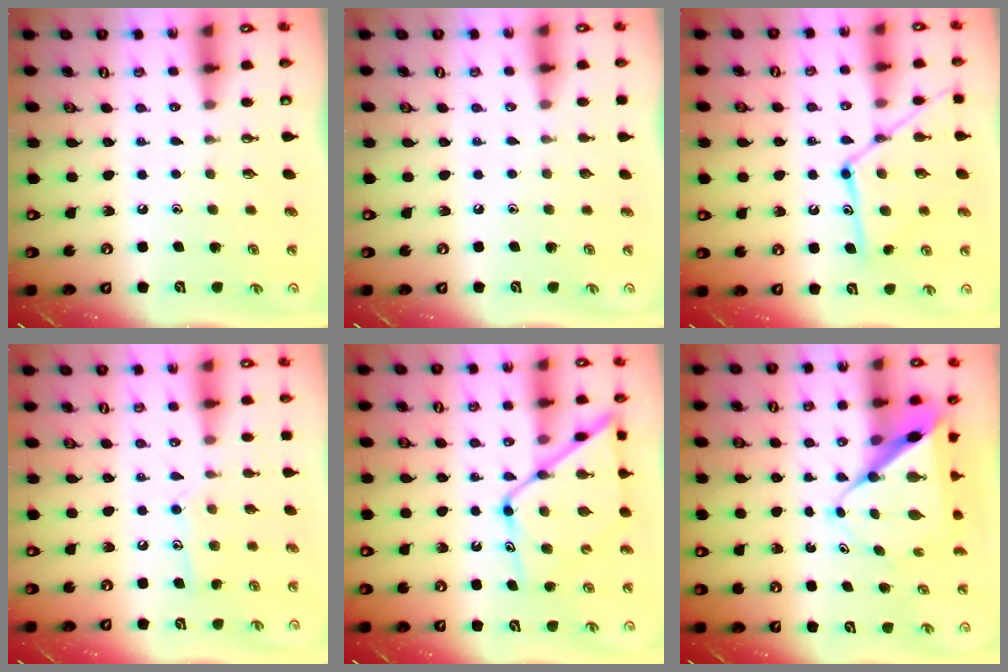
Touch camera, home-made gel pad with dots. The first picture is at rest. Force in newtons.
{"total": 0.0}
{"total": 15.3, "press": 15.2, "slide": 1.3}
{"total": 9.2, "press": 9.2, "slide": 0.5}
{"total": 15.5, "press": 15.4, "slide": 1.4}
{"total": 9.9, "press": 9.8, "slide": 1.0}